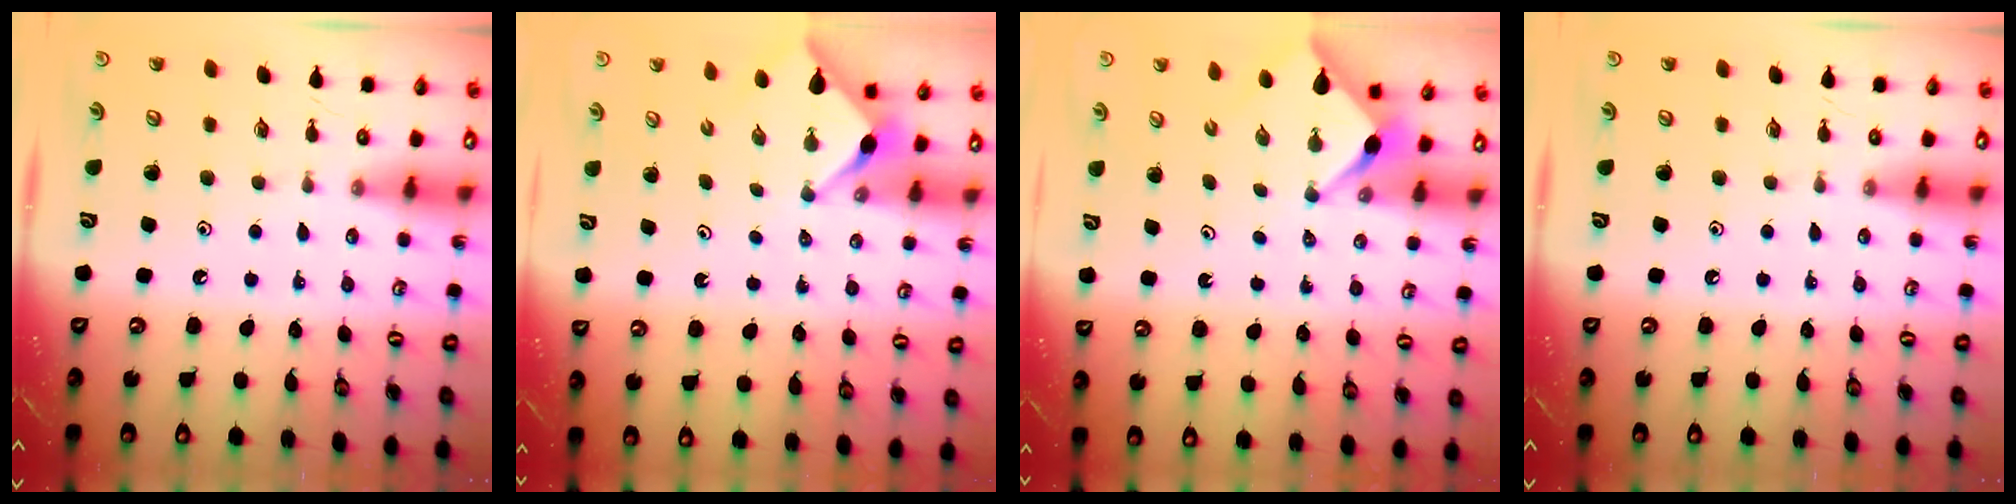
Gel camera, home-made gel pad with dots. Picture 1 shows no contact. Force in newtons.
{"total": 2.7, "press": 2.7, "slide": 0.4}
{"total": 2.6, "press": 2.5, "slide": 0.3}
{"total": 0.0}